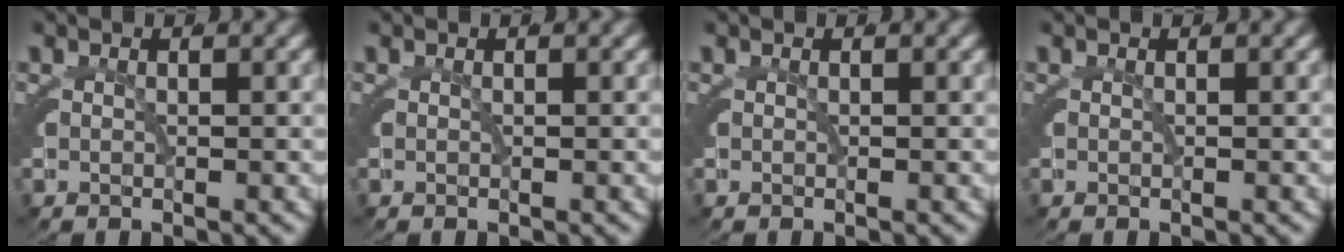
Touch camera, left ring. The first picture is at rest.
{"total": 0.0}
{"total": 0.0}
{"total": 0.0}